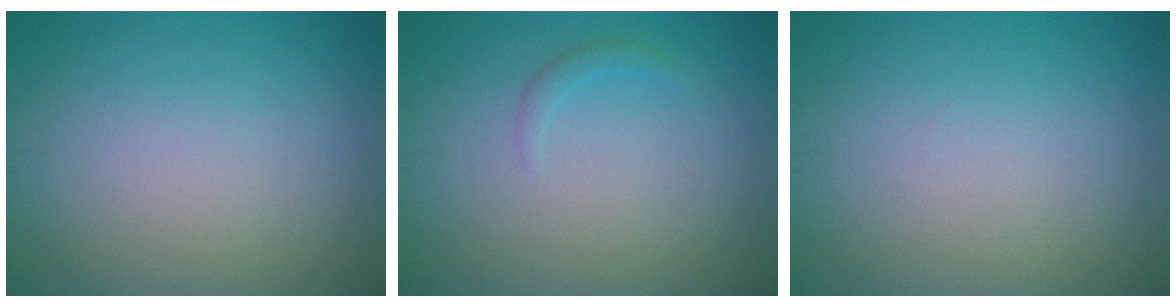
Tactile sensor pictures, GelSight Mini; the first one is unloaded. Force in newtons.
{"total": 0.9, "press": 0.9, "slide": 0.0}
{"total": 0.0}